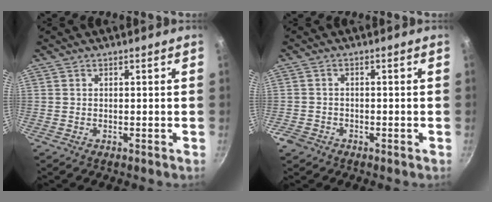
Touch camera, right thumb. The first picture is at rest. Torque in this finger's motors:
{"motor_torque": [0.83, -0.01, 0.15, -0.07, 0.03]}